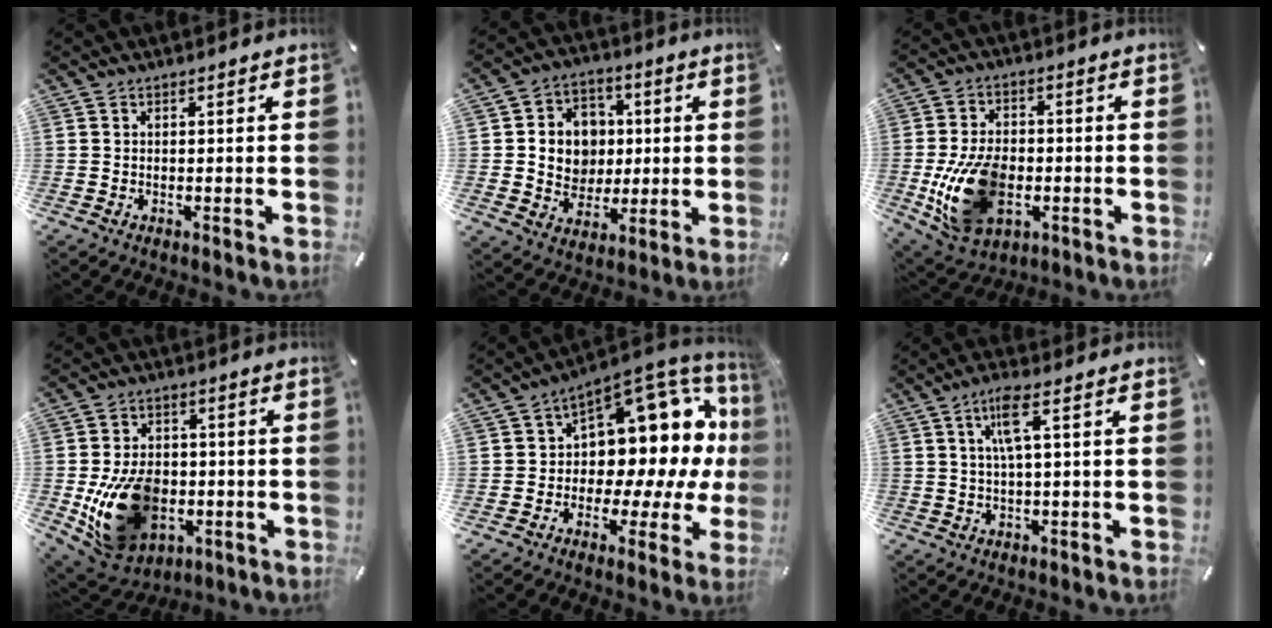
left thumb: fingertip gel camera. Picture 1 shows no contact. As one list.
[{"total": 10.5, "force": [0.5, 10.0, 3.0], "torque": [-0.043, -0.004, 0.019]}, {"total": 16.7, "force": [-3.5, 11.2, 11.9], "torque": [-0.243, 0.001, -0.060]}, {"total": 17.5, "force": [-3.6, 13.1, 11.1], "torque": [-0.217, 0.008, -0.054]}, {"total": 12.9, "force": [5.5, 8.8, 7.5], "torque": [-0.083, -0.084, 0.091]}, {"total": 6.3, "force": [1.8, 1.0, 5.9], "torque": [-0.119, 0.003, 0.027]}]